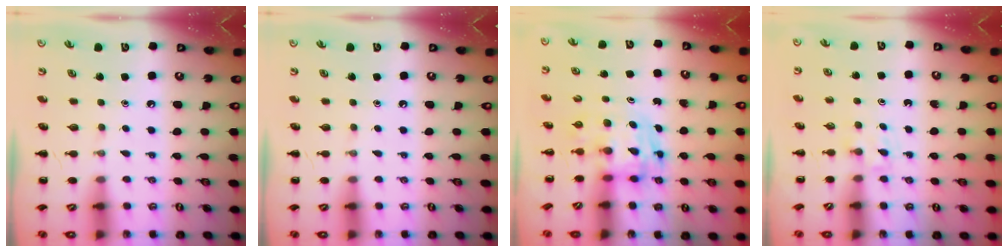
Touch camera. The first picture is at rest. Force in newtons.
{"total": 0.0}
{"total": 3.6, "press": 3.6, "slide": 0.5}
{"total": 2.2, "press": 2.0, "slide": 0.9}